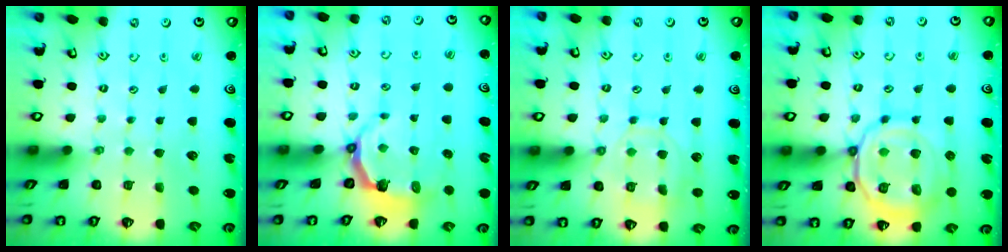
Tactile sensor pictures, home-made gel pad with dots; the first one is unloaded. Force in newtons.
{"total": 4.1, "press": 2.6, "slide": 3.2}
{"total": 10.5, "press": 10.4, "slide": 1.0}
{"total": 17.3, "press": 17.2, "slide": 1.7}